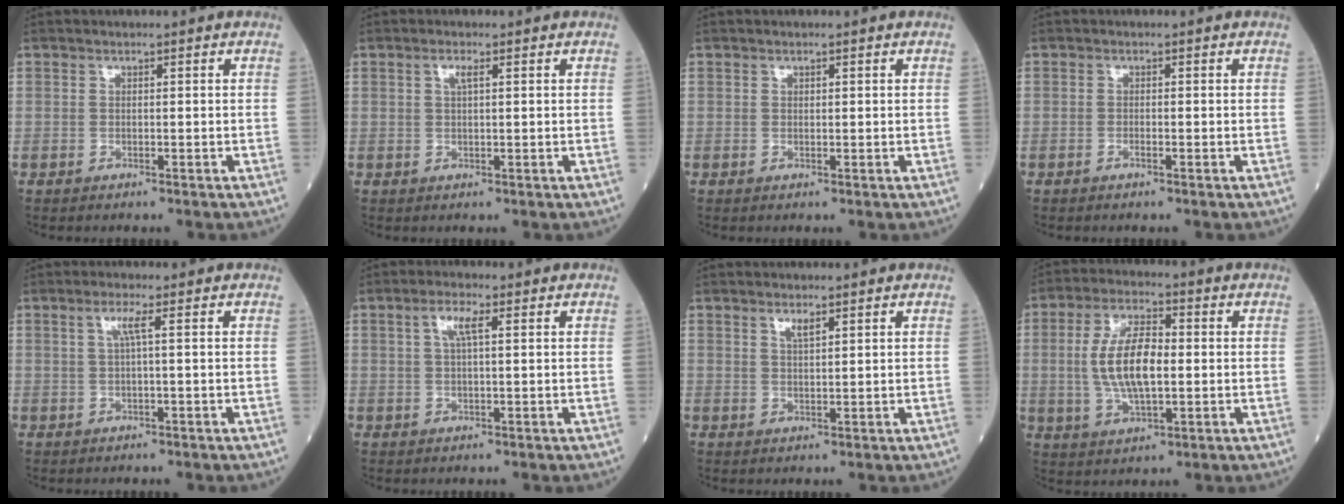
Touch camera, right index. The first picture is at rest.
{"total": 1.5, "force": [0.6, 0.3, 1.3], "torque": [-0.027, 0.003, 0.010]}
{"total": 0.0}
{"total": 0.7, "force": [-0.4, 0.1, 0.5], "torque": [-0.014, 0.000, -0.008]}
{"total": 2.0, "force": [0.5, -0.4, 2.0], "torque": [-0.042, 0.005, 0.010]}
{"total": 3.2, "force": [1.2, 0.7, 2.9], "torque": [-0.061, 0.009, 0.021]}
{"total": 1.8, "force": [1.2, 0.3, 1.3], "torque": [-0.026, -0.002, 0.024]}
{"total": 10.2, "force": [0.2, 3.7, 9.5], "torque": [-0.196, 0.008, 0.005]}